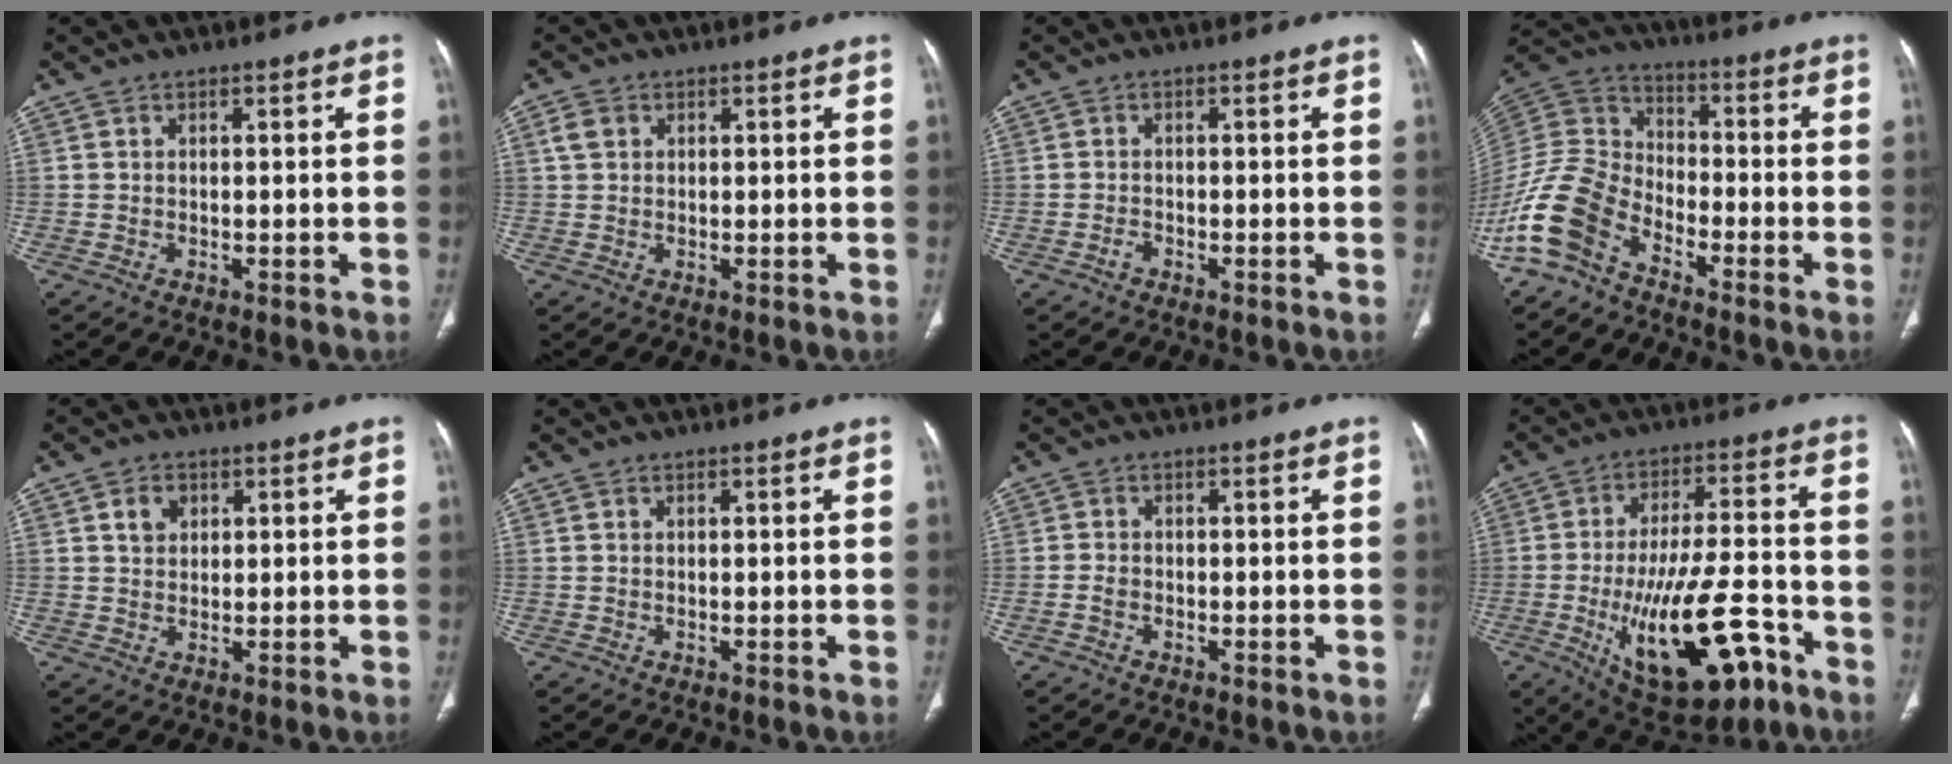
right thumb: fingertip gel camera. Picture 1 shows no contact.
{"total": 2.7, "force": [1.0, 2.2, 1.3], "torque": [-0.023, 0.004, 0.021]}
{"total": 0.7, "force": [-0.3, 0.5, 0.5], "torque": [-0.010, 0.002, -0.006]}
{"total": 12.5, "force": [-8.4, 7.1, 6.1], "torque": [-0.128, 0.062, -0.180]}
{"total": 3.6, "force": [1.4, 2.8, 1.8], "torque": [-0.011, -0.005, 0.027]}
{"total": 0.0}
{"total": 1.4, "force": [-0.7, 1.0, 0.8], "torque": [-0.012, 0.007, -0.016]}
{"total": 20.9, "force": [-8.8, 8.7, 16.9], "torque": [-0.274, 0.036, -0.121]}